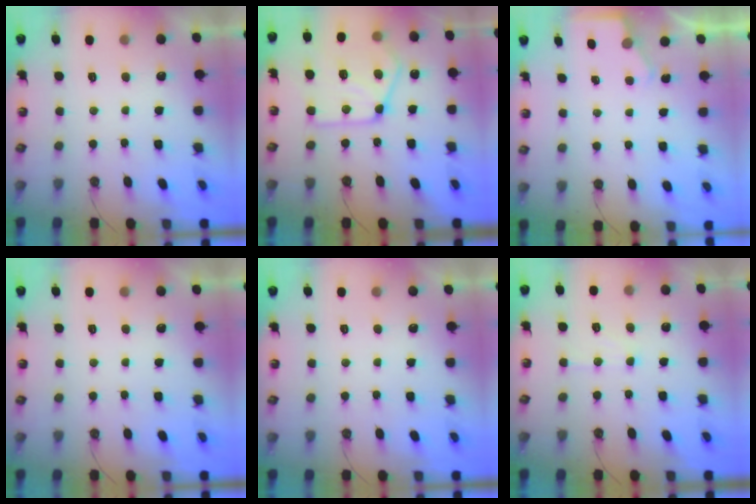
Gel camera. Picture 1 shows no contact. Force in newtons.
{"total": 18.4, "press": 18.2, "slide": 2.3}
{"total": 2.3, "press": 2.3, "slide": 0.4}
{"total": 0.0}
{"total": 0.0}
{"total": 7.6, "press": 7.5, "slide": 0.6}